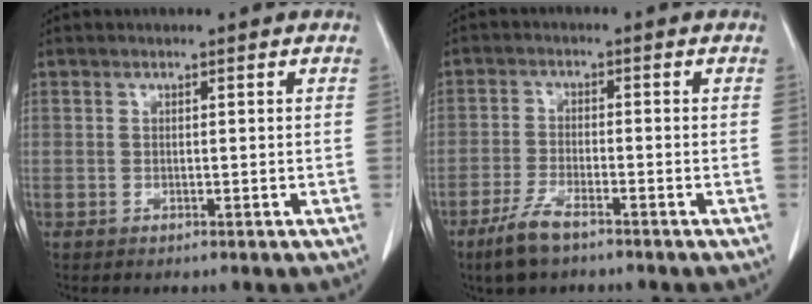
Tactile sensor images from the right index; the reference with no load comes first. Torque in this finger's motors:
{"motor_torque": [0.37, -0.31, 0.20, 0.06]}